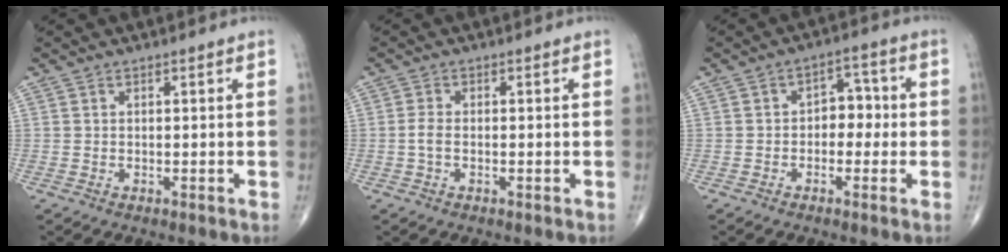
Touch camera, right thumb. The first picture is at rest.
{"total": 1.9, "force": [-0.4, 1.0, 1.5], "torque": [-0.036, 0.004, -0.011]}
{"total": 5.2, "force": [-0.5, 3.7, 3.6], "torque": [-0.021, 0.022, -0.018]}